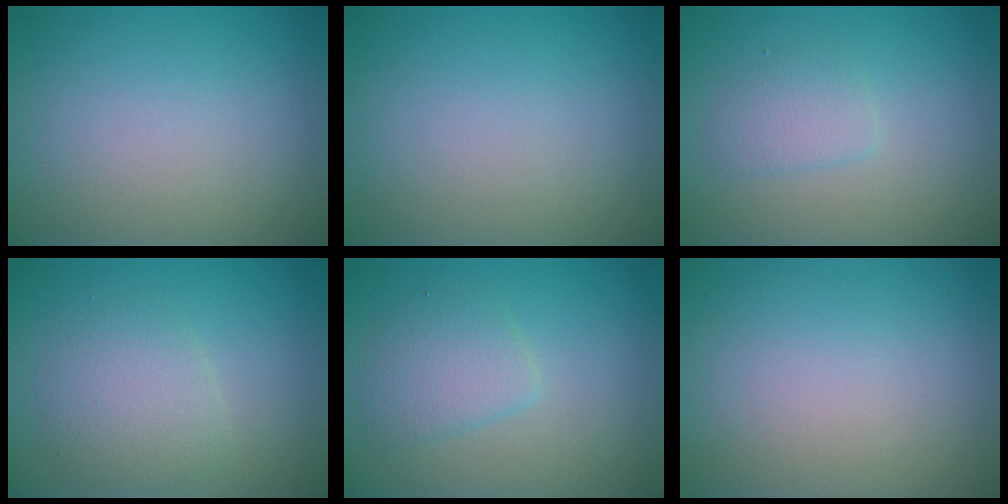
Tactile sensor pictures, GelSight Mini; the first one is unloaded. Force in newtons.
{"total": 0.0}
{"total": 1.7, "press": 1.7, "slide": 0.1}
{"total": 3.0, "press": 3.0, "slide": 0.1}
{"total": 2.7, "press": 2.7, "slide": 0.2}
{"total": 0.0}